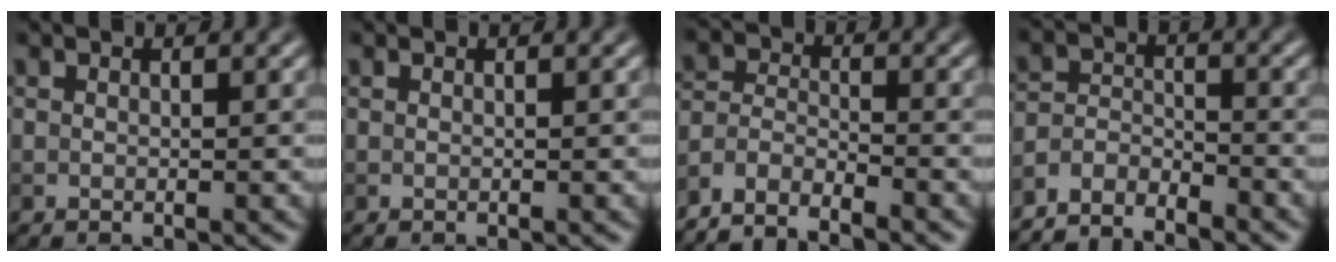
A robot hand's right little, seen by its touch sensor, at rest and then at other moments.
{"total": 0.0}
{"total": 4.2, "force": [-3.8, 1.0, 1.3], "torque": [-0.023, -0.002, -0.085]}
{"total": 4.4, "force": [-4.2, 1.1, 0.9], "torque": [-0.013, -0.003, -0.088]}